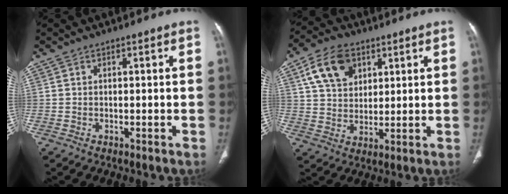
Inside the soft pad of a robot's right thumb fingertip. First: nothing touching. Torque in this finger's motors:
{"motor_torque": [0.79, 1.29, 0.49, 0.59, 0.13]}